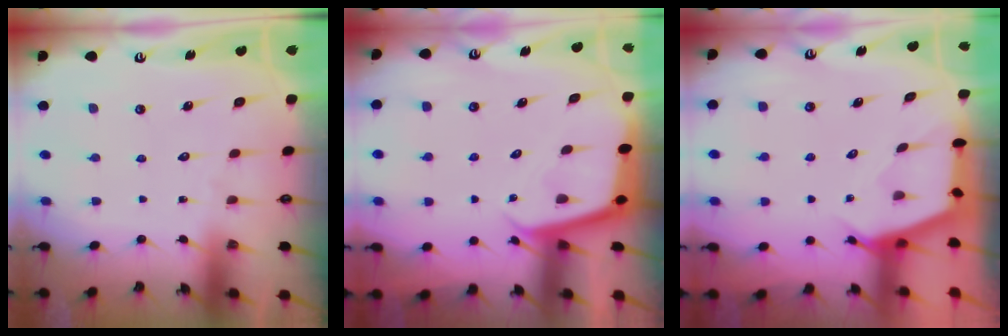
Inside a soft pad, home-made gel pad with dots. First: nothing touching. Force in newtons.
{"total": 3.5, "press": 3.5, "slide": 0.3}
{"total": 2.7, "press": 2.7, "slide": 0.4}